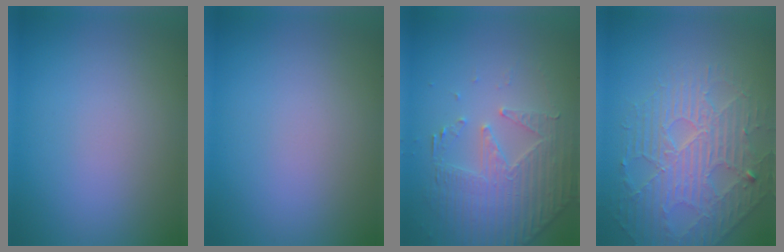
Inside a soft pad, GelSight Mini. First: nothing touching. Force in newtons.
{"total": 0.0}
{"total": 4.9, "press": 3.7, "slide": 3.2}
{"total": 4.2, "press": 4.2, "slide": 0.3}